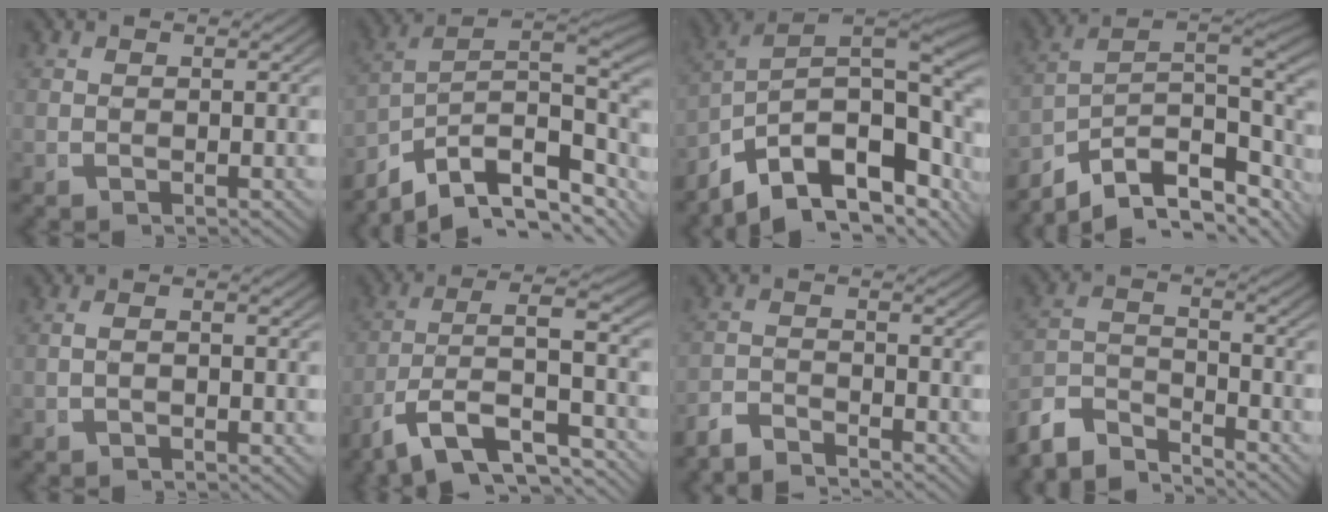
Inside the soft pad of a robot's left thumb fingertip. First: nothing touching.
{"total": 16.4, "force": [-2.4, 10.7, 12.2], "torque": [-0.187, -0.031, -0.035]}
{"total": 17.2, "force": [-2.3, 10.7, 13.3], "torque": [-0.227, -0.039, -0.029]}
{"total": 14.7, "force": [-2.7, 9.6, 10.8], "torque": [-0.175, -0.035, -0.036]}
{"total": 1.3, "force": [-0.7, 0.5, 0.9], "torque": [-0.024, 0.001, -0.013]}
{"total": 10.5, "force": [-4.7, 6.1, 7.1], "torque": [-0.161, -0.045, -0.054]}
{"total": 3.2, "force": [-3.1, 0.7, 0.5], "torque": [-0.008, -0.007, -0.062]}
{"total": 7.0, "force": [-4.8, 3.7, 3.5], "torque": [-0.059, -0.021, -0.081]}